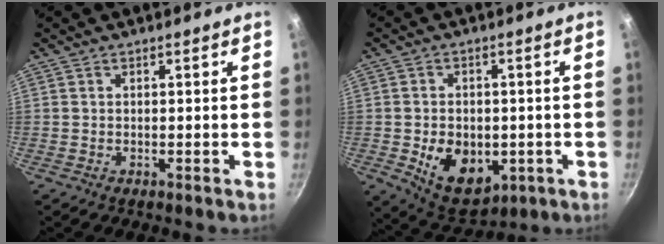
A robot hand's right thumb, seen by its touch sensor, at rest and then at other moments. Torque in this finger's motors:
{"motor_torque": [-0.77, 0.70, 0.41, 0.40, 0.08]}